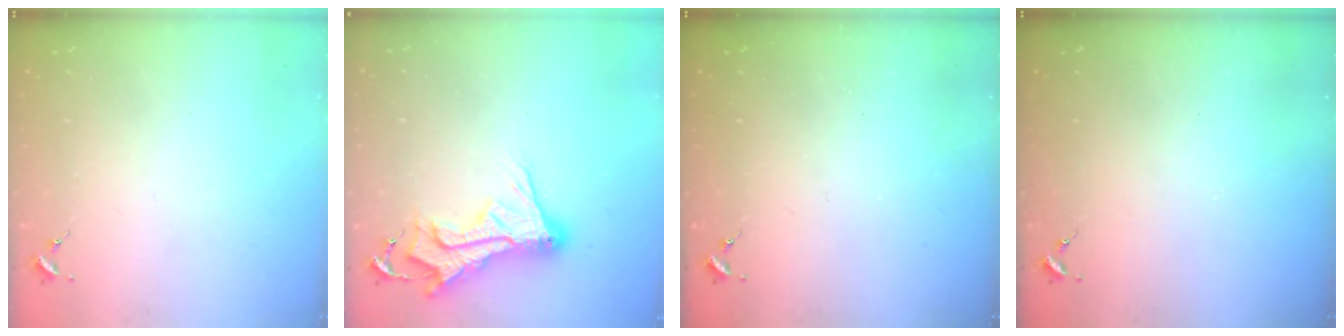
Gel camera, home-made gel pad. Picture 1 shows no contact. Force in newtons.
{"total": 16.2, "press": 16.2, "slide": 1.2}
{"total": 0.0}
{"total": 0.0}